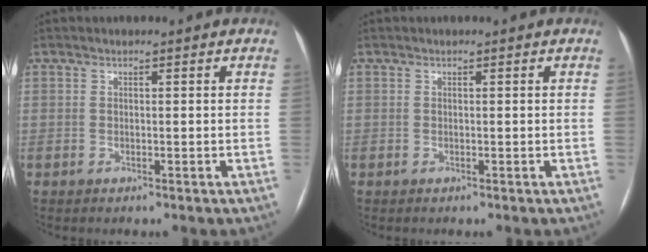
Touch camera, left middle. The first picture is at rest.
{"total": 0.0}